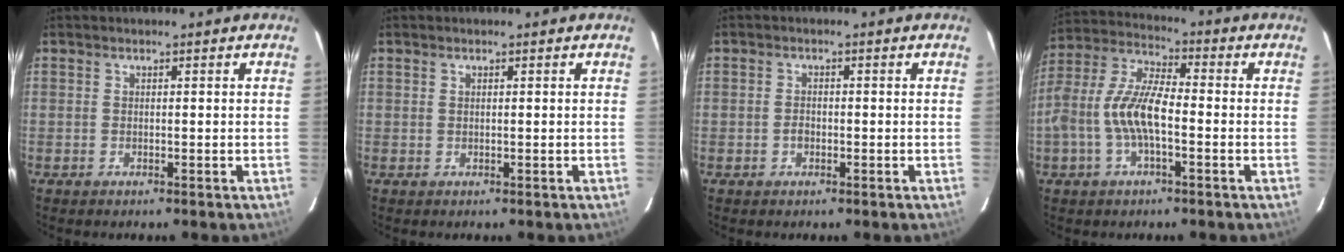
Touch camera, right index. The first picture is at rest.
{"total": 0.0}
{"total": 1.4, "force": [-0.6, 1.1, 0.6], "torque": [-0.010, 0.004, -0.009]}
{"total": 11.2, "force": [-2.7, 4.0, 10.1], "torque": [-0.217, 0.009, -0.053]}